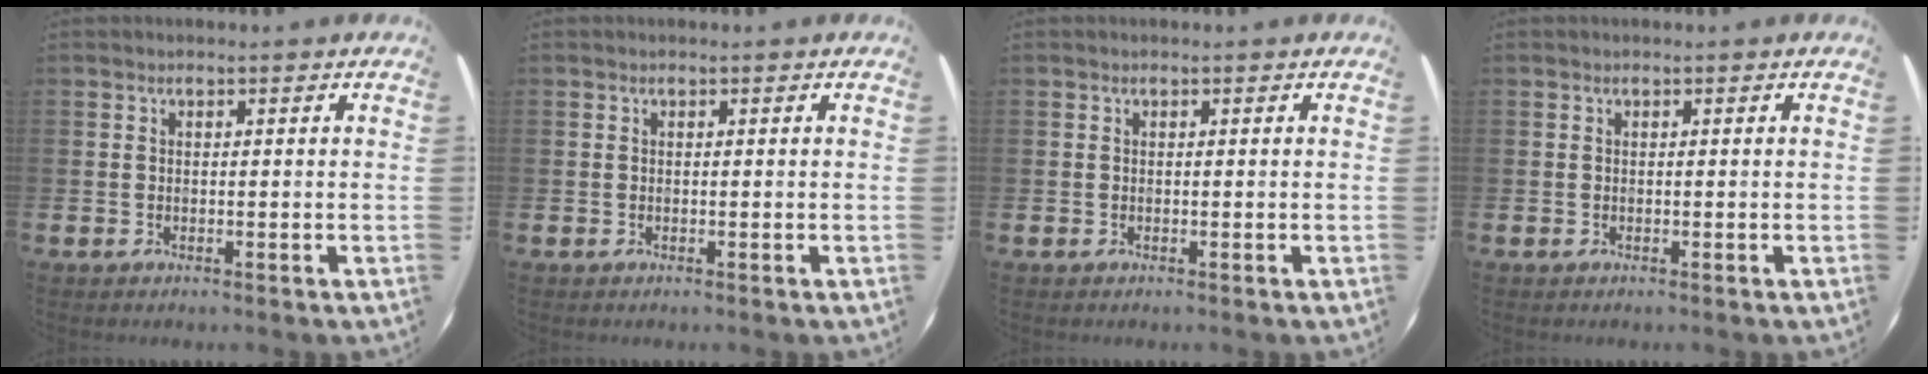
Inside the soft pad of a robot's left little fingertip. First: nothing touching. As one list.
[{"total": 0.0}, {"total": 0.0}, {"total": 0.0}]